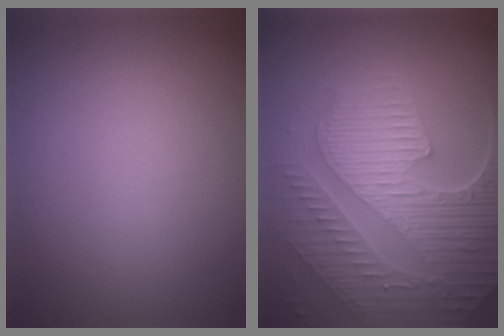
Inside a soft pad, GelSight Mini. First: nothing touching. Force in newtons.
{"total": 9.4, "press": 6.2, "slide": 7.0}